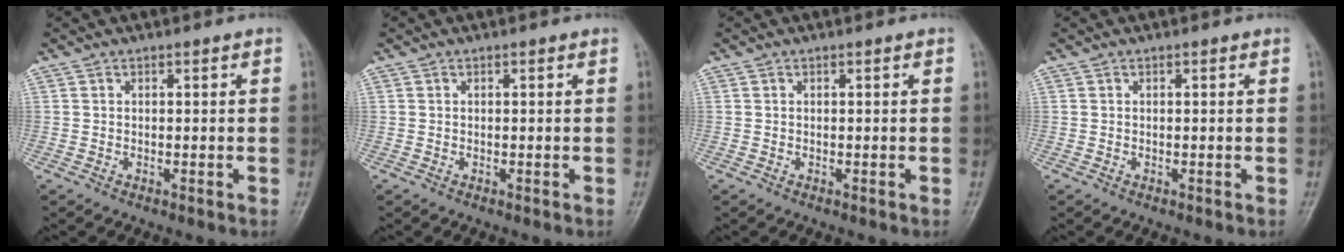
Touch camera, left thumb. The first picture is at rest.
{"total": 0.0}
{"total": 0.0}
{"total": 0.0}